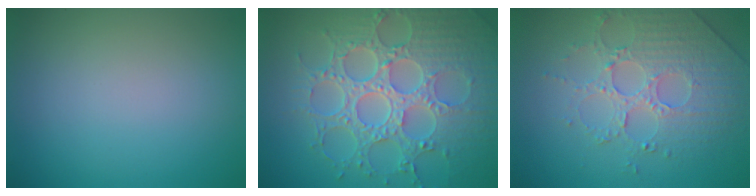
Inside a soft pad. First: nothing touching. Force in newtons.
{"total": 8.7, "press": 6.5, "slide": 5.7}
{"total": 4.7, "press": 3.9, "slide": 2.6}